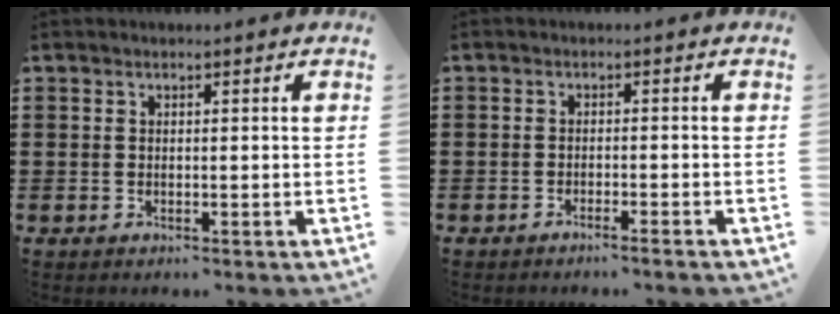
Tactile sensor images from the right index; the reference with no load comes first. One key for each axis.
{"total": 1.4, "fx": -1.4, "fy": -0.3, "fz": 0.2, "tx": -0.003, "ty": 0.002, "tz": -0.028}